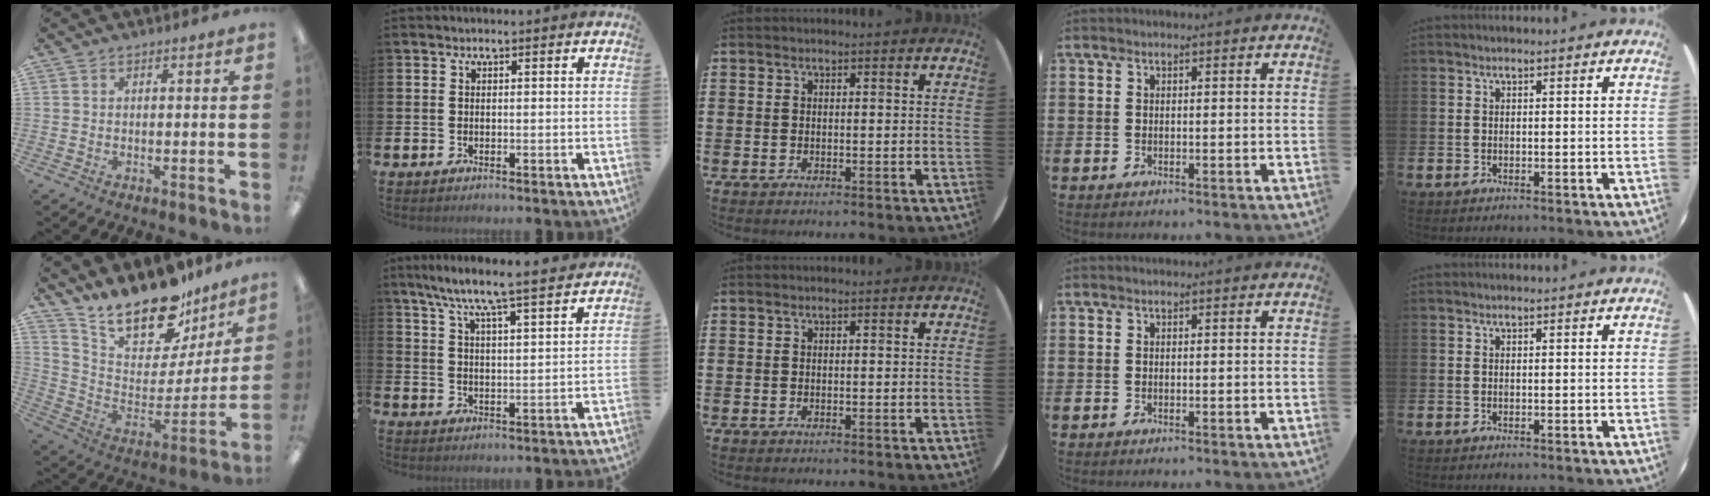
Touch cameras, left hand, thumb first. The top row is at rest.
{"thumb": {"total": 20.4, "force": [16.7, 8.2, 8.4], "torque": [-0.145, -0.124, 0.297]}, "index": {"total": 7.4, "force": [6.9, -0.4, 2.7], "torque": [-0.075, -0.047, 0.116]}}